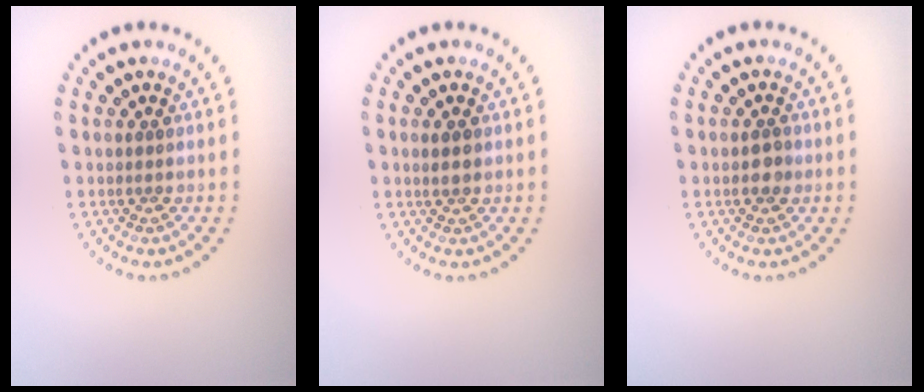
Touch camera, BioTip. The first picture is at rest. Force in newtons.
{"total": 1.2, "press": 1.2, "slide": 0.3}
{"total": 1.4, "press": 1.4, "slide": 0.1}